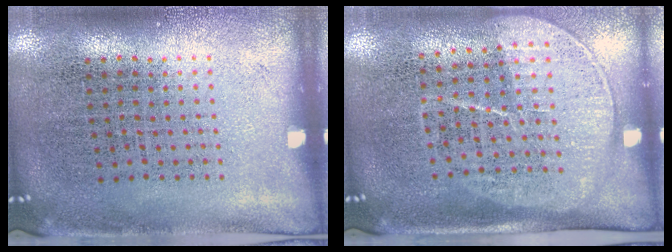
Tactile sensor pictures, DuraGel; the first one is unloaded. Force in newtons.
{"total": 1.6, "press": 1.3, "slide": 0.9}